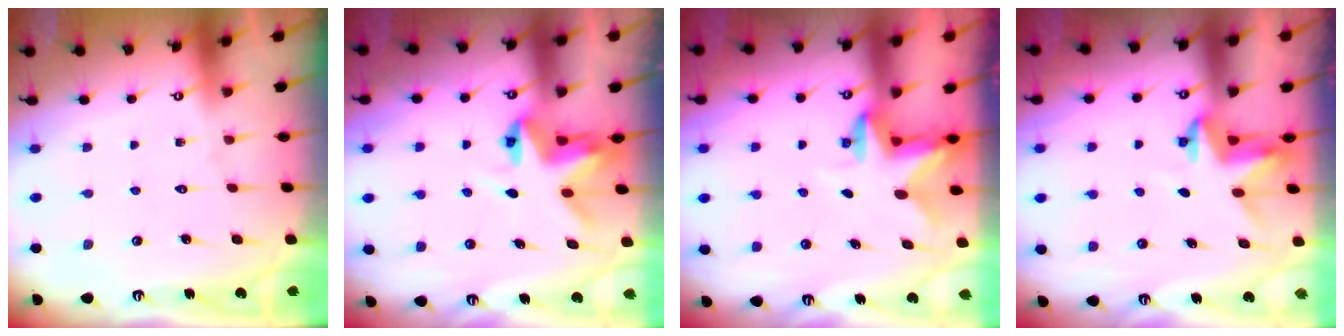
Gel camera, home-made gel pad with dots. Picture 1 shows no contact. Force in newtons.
{"total": 5.3, "press": 5.2, "slide": 0.4}
{"total": 2.7, "press": 2.6, "slide": 0.5}
{"total": 3.6, "press": 3.6, "slide": 0.3}